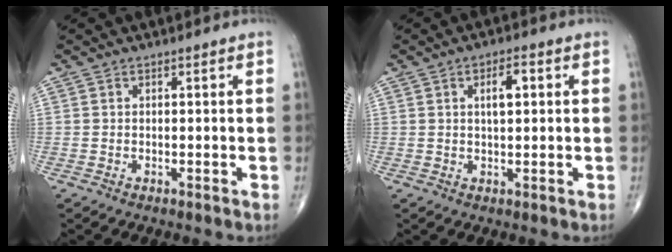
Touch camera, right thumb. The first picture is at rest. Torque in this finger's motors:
{"motor_torque": [-0.39, 1.55, 0.45, 0.30, 0.00]}